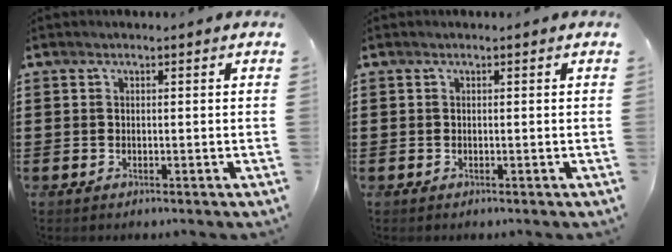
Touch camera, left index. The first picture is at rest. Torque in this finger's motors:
{"motor_torque": [0.00, 0.01, 0.00, 0.00]}